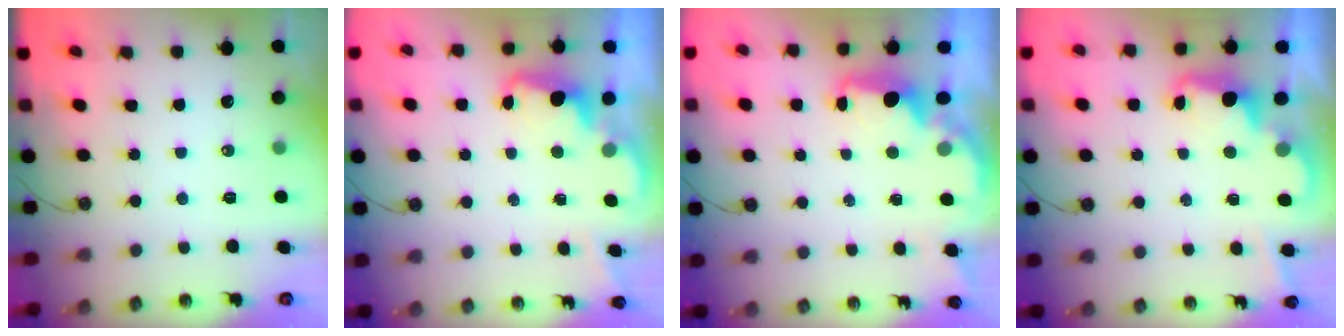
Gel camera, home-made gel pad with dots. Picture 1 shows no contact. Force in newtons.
{"total": 2.3, "press": 2.2, "slide": 0.6}
{"total": 2.3, "press": 2.2, "slide": 0.7}
{"total": 2.4, "press": 2.3, "slide": 0.5}